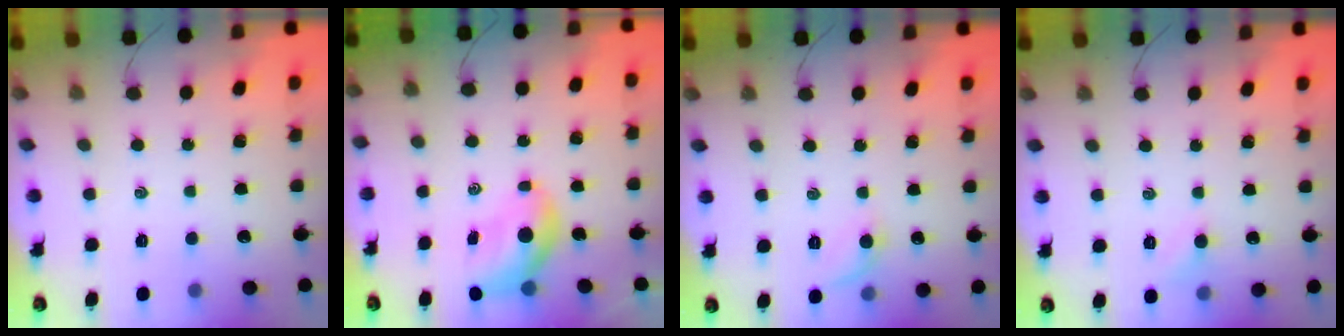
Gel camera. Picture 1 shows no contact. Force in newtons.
{"total": 7.0, "press": 6.8, "slide": 1.4}
{"total": 5.8, "press": 5.6, "slide": 1.4}
{"total": 4.4, "press": 4.2, "slide": 1.4}